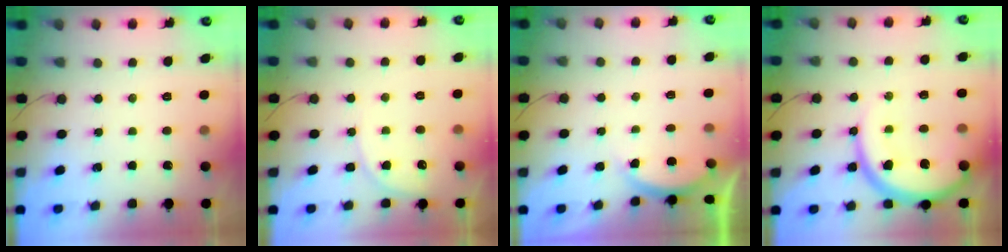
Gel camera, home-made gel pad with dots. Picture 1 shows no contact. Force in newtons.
{"total": 6.1, "press": 6.1, "slide": 0.3}
{"total": 2.6, "press": 2.5, "slide": 0.7}
{"total": 15.0, "press": 14.9, "slide": 1.9}